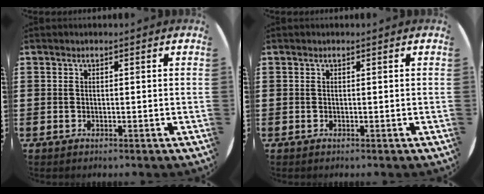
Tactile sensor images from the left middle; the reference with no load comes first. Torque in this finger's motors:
{"motor_torque": [0.00, 0.00, 0.00, 0.00]}